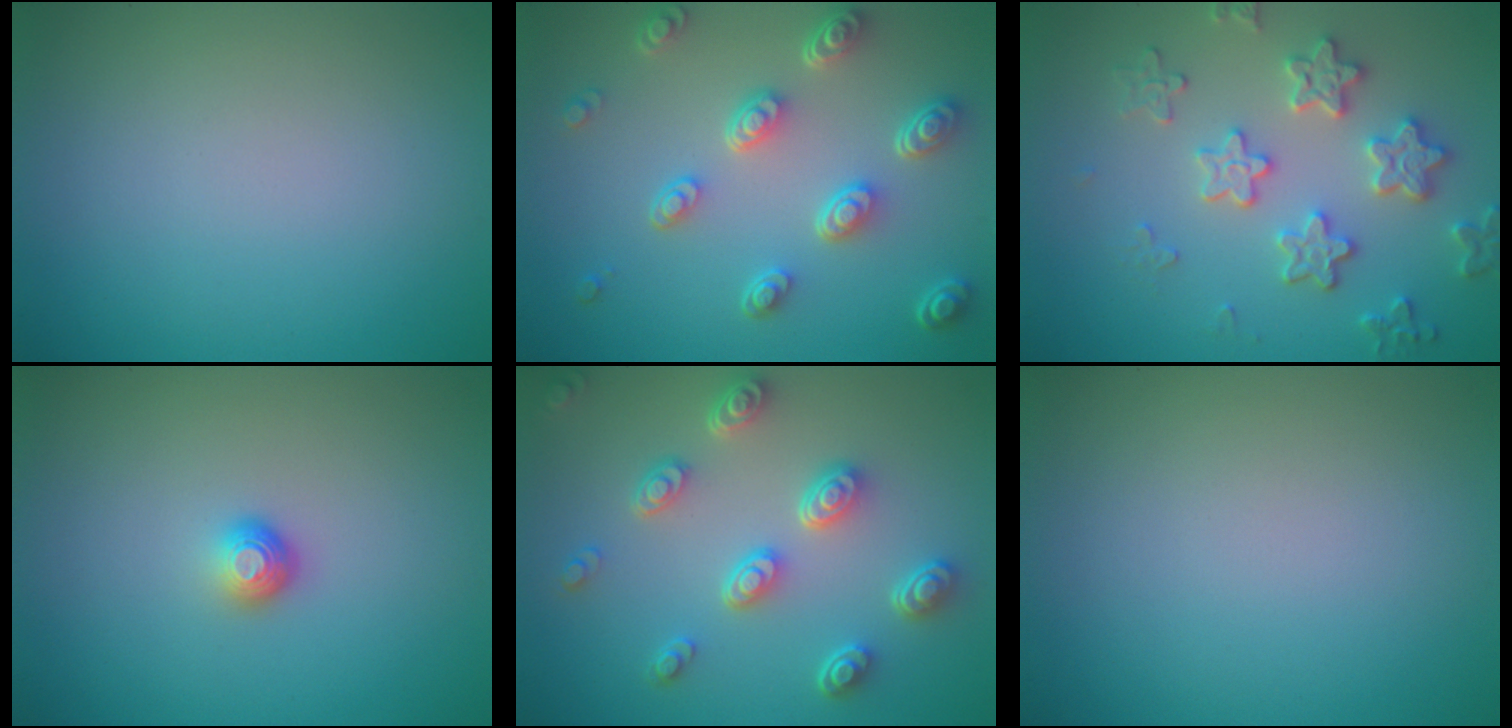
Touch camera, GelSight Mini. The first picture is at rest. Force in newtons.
{"total": 5.1, "press": 3.8, "slide": 3.5}
{"total": 3.8, "press": 3.8, "slide": 0.7}
{"total": 1.5, "press": 1.1, "slide": 1.1}
{"total": 5.0, "press": 3.9, "slide": 3.1}
{"total": 0.0}